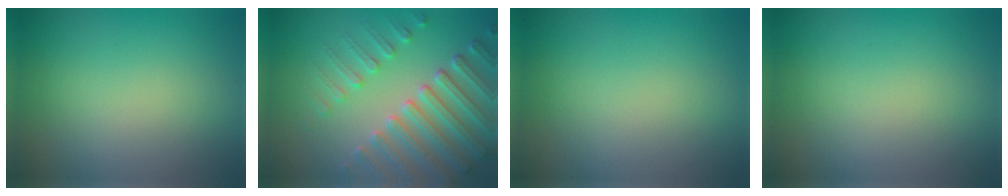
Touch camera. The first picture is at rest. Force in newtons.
{"total": 6.1, "press": 5.1, "slide": 3.2}
{"total": 0.0}
{"total": 0.0}